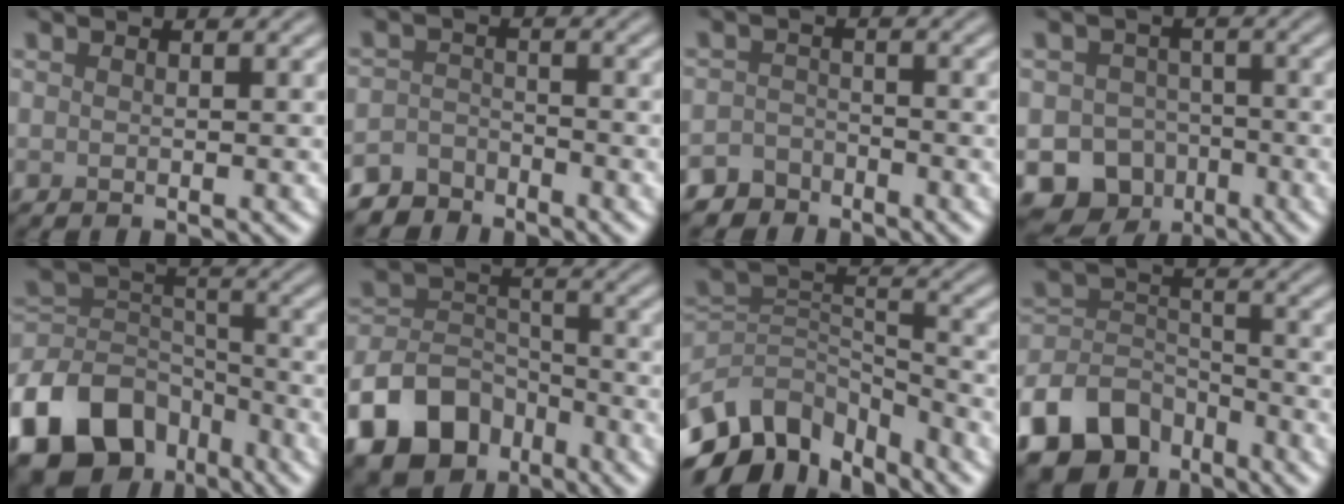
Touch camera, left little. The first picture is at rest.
{"total": 3.6, "force": [-3.3, 1.4, 0.2], "torque": [0.005, 0.000, -0.069]}
{"total": 3.7, "force": [-3.2, 1.9, 0.0], "torque": [0.018, 0.000, -0.057]}
{"total": 11.6, "force": [-6.9, 9.1, 2.2], "torque": [-0.011, -0.050, -0.120]}
{"total": 11.8, "force": [-7.0, 7.6, 5.7], "torque": [-0.113, 0.007, -0.141]}
{"total": 9.3, "force": [-5.9, 5.9, 4.0], "torque": [-0.061, 0.003, -0.120]}
{"total": 9.8, "force": [-7.1, 5.2, 4.3], "torque": [-0.078, 0.002, -0.137]}
{"total": 9.8, "force": [-7.0, 5.9, 3.5], "torque": [-0.058, 0.000, -0.133]}